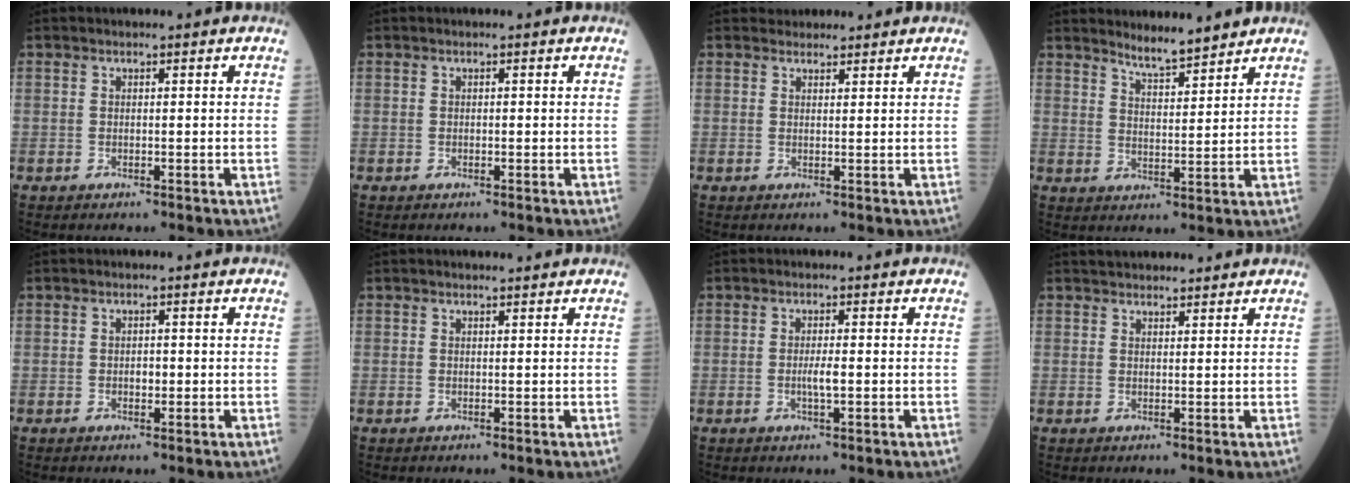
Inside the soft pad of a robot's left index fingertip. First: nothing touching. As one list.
[{"total": 0.0}, {"total": 3.5, "force": [3.3, 1.1, 0.2], "torque": [-0.003, 0.020, 0.044]}, {"total": 5.5, "force": [5.1, 0.6, 2.0], "torque": [-0.043, -0.001, 0.091]}, {"total": 1.2, "force": [-0.1, 0.7, 0.9], "torque": [-0.017, 0.000, -0.002]}, {"total": 2.9, "force": [2.7, 0.2, 1.0], "torque": [-0.014, 0.015, 0.034]}, {"total": 2.0, "force": [-0.3, 0.2, 1.9], "torque": [-0.039, -0.003, -0.004]}, {"total": 6.9, "force": [6.4, 1.5, 2.1], "torque": [-0.024, 0.030, 0.087]}]